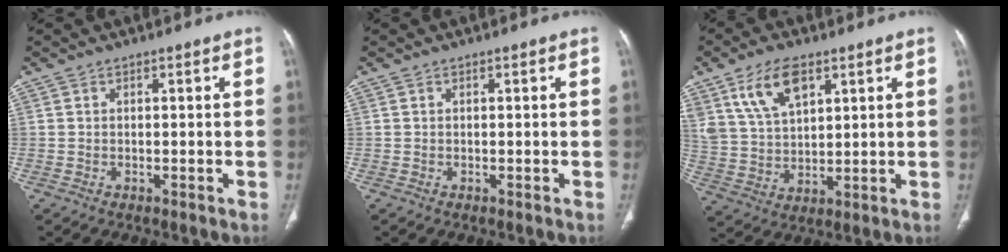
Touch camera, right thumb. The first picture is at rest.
{"total": 0.0}
{"total": 11.1, "force": [6.0, 5.8, 7.3], "torque": [-0.128, -0.018, 0.126]}